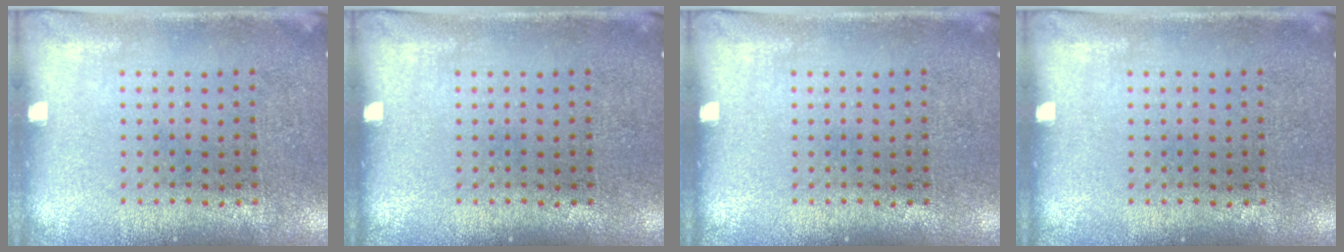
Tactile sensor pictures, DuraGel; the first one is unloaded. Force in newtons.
{"total": 0.0}
{"total": 0.0}
{"total": 0.0}